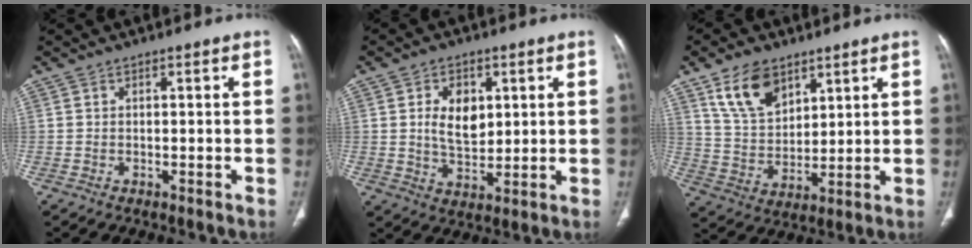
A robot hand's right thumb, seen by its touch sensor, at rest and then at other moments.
{"total": 8.1, "force": [2.1, 5.3, 5.8], "torque": [-0.071, -0.015, 0.042]}
{"total": 11.4, "force": [6.9, 6.7, 6.2], "torque": [-0.094, -0.033, 0.140]}